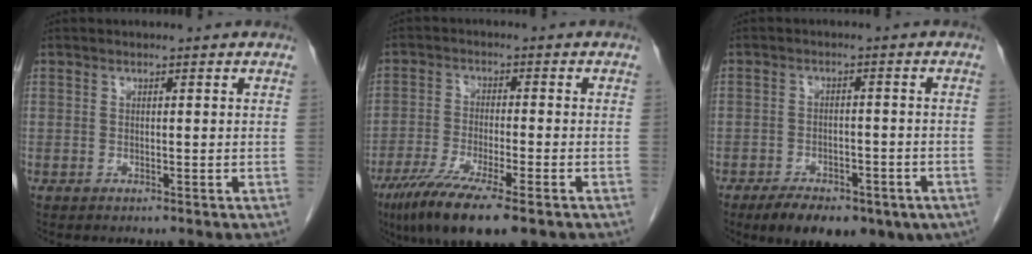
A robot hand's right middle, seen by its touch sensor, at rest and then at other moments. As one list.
[{"total": 11.7, "force": [-7.6, 1.7, 8.8], "torque": [-0.152, -0.028, -0.121]}, {"total": 14.0, "force": [-9.0, 6.6, 8.5], "torque": [-0.122, -0.002, -0.124]}]